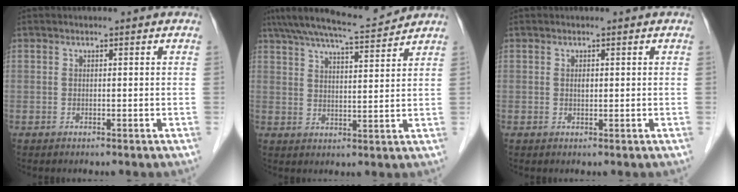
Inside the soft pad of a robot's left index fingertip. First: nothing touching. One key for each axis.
{"total": 9.7, "fx": 9.1, "fy": -0.1, "fz": 3.3, "tx": -0.062, "ty": 0.010, "tz": 0.145}
{"total": 0.7, "fx": 0.0, "fy": 0.5, "fz": 0.5, "tx": -0.010, "ty": -0.003, "tz": -0.002}